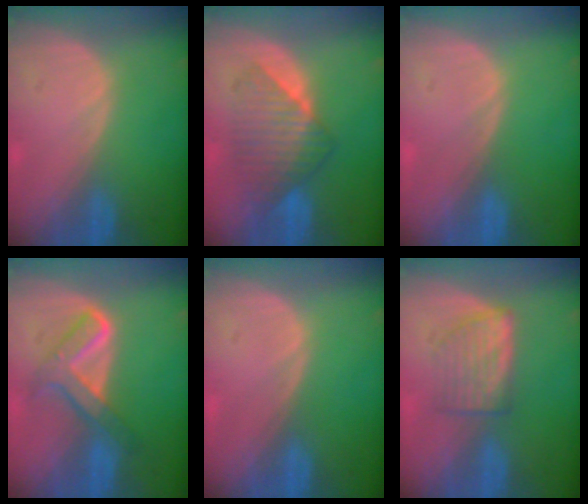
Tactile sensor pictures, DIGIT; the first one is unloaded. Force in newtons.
{"total": 7.1, "press": 7.1, "slide": 0.2}
{"total": 0.0}
{"total": 5.9, "press": 5.9, "slide": 0.2}
{"total": 0.0}
{"total": 5.2, "press": 5.0, "slide": 1.4}